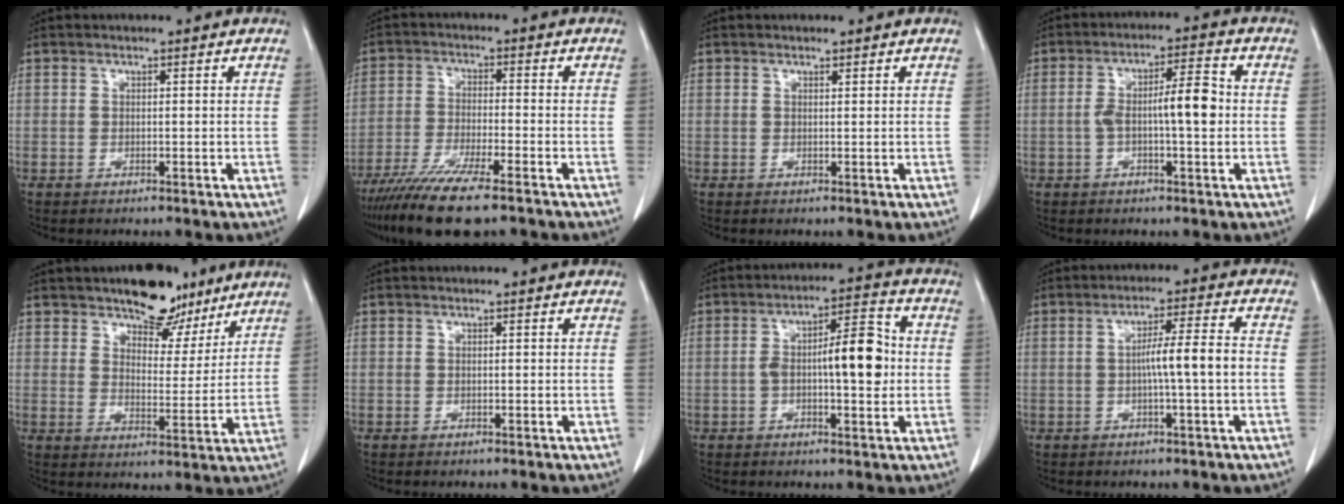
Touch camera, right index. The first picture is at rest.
{"total": 12.1, "force": [-9.1, 1.0, 8.0], "torque": [-0.141, -0.031, -0.152]}
{"total": 0.0}
{"total": 7.4, "force": [-0.5, 1.3, 7.3], "torque": [-0.128, 0.017, -0.012]}
{"total": 9.7, "force": [7.3, 4.6, 4.4], "torque": [-0.053, -0.001, 0.113]}
{"total": 0.0}
{"total": 9.8, "force": [-0.2, 2.6, 9.4], "torque": [-0.153, 0.021, -0.006]}
{"total": 6.2, "force": [-0.8, -0.5, 6.1], "torque": [-0.101, 0.012, -0.013]}